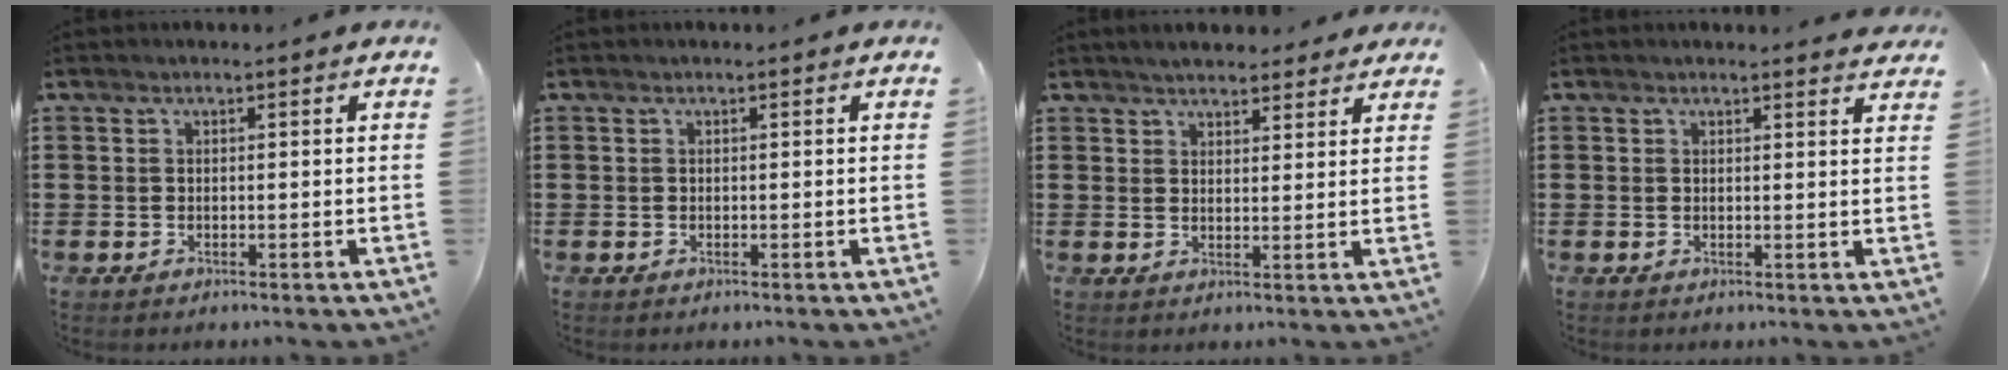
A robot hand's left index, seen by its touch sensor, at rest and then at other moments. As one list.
[{"total": 0.0}, {"total": 3.4, "force": [3.3, 0.8, 0.5], "torque": [-0.018, -0.004, 0.061]}, {"total": 1.5, "force": [1.4, -0.1, 0.4], "torque": [-0.002, -0.004, 0.025]}]